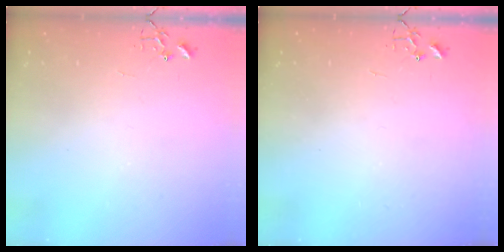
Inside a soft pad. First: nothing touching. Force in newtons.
{"total": 0.0}